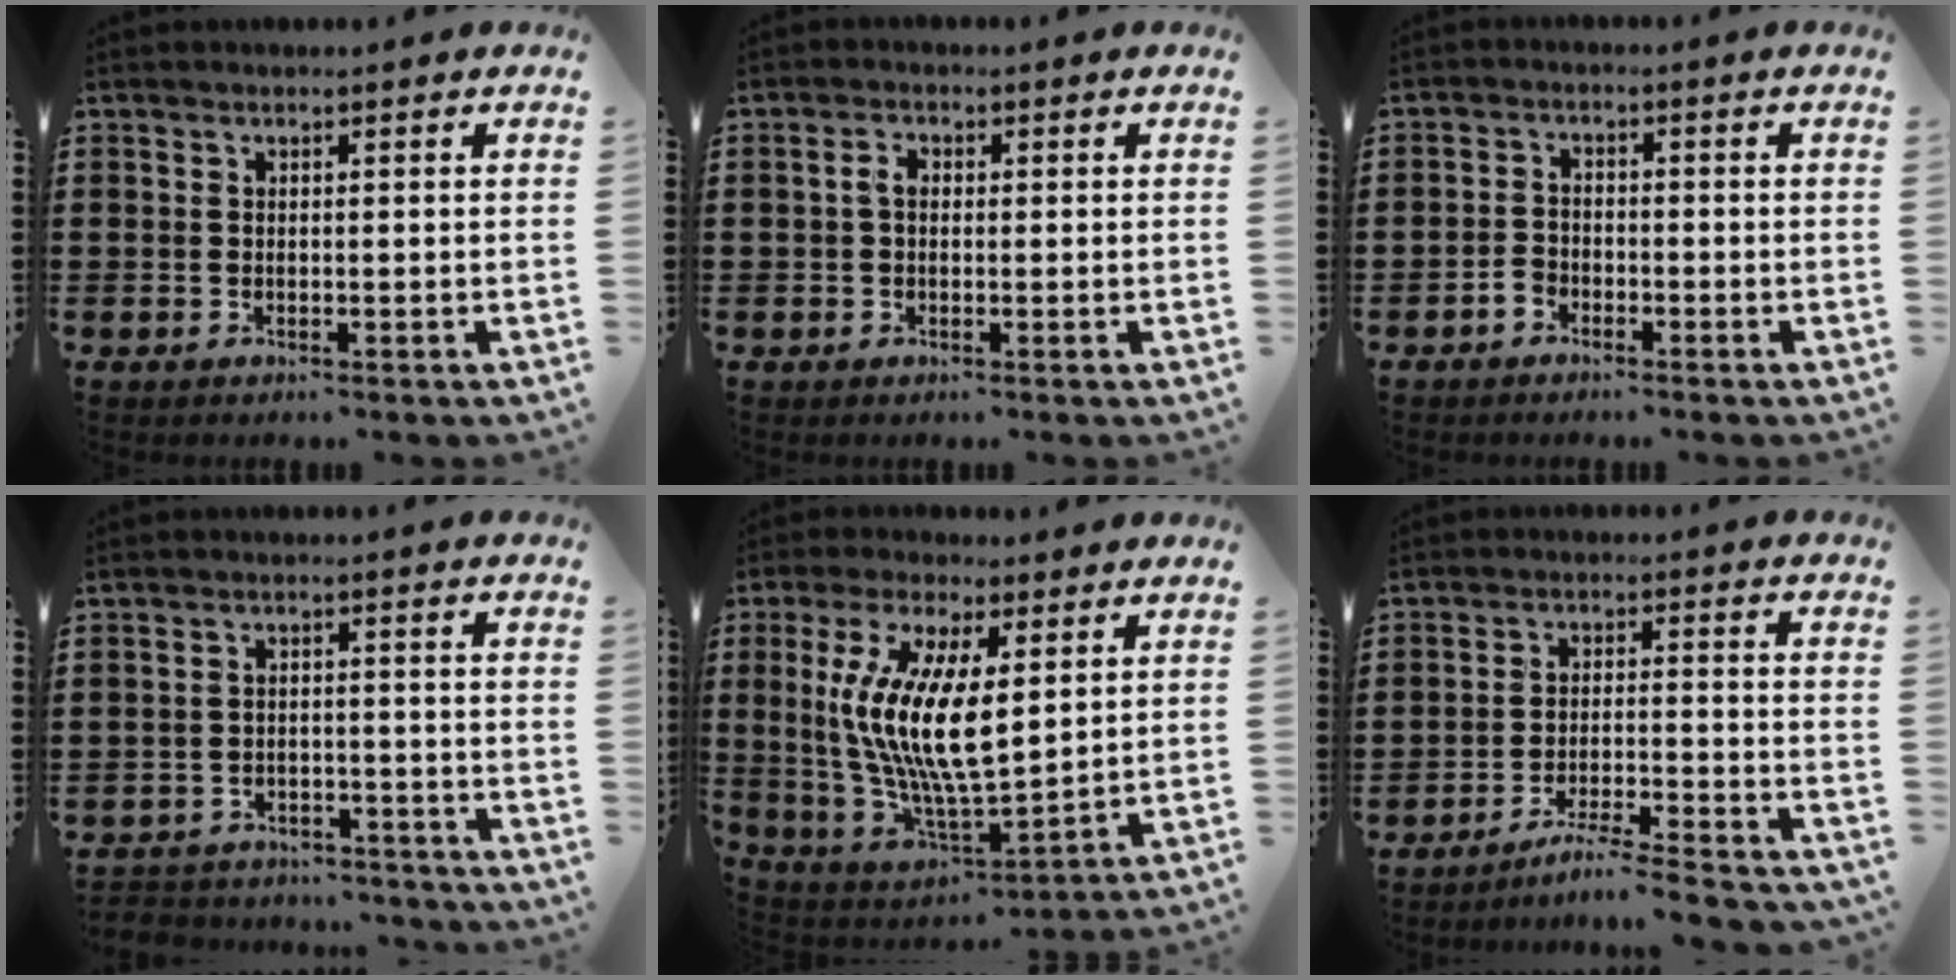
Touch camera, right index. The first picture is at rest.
{"total": 2.1, "force": [0.1, 1.4, 1.5], "torque": [-0.031, 0.007, 0.000]}
{"total": 2.0, "force": [-1.5, 1.2, 0.6], "torque": [-0.015, 0.004, -0.032]}
{"total": 3.3, "force": [-3.3, 0.5, -0.1], "torque": [-0.006, -0.001, -0.071]}
{"total": 12.9, "force": [2.8, 4.3, 11.8], "torque": [-0.249, -0.014, 0.052]}
{"total": 5.5, "force": [-5.1, -0.5, 2.0], "torque": [-0.040, -0.014, -0.100]}